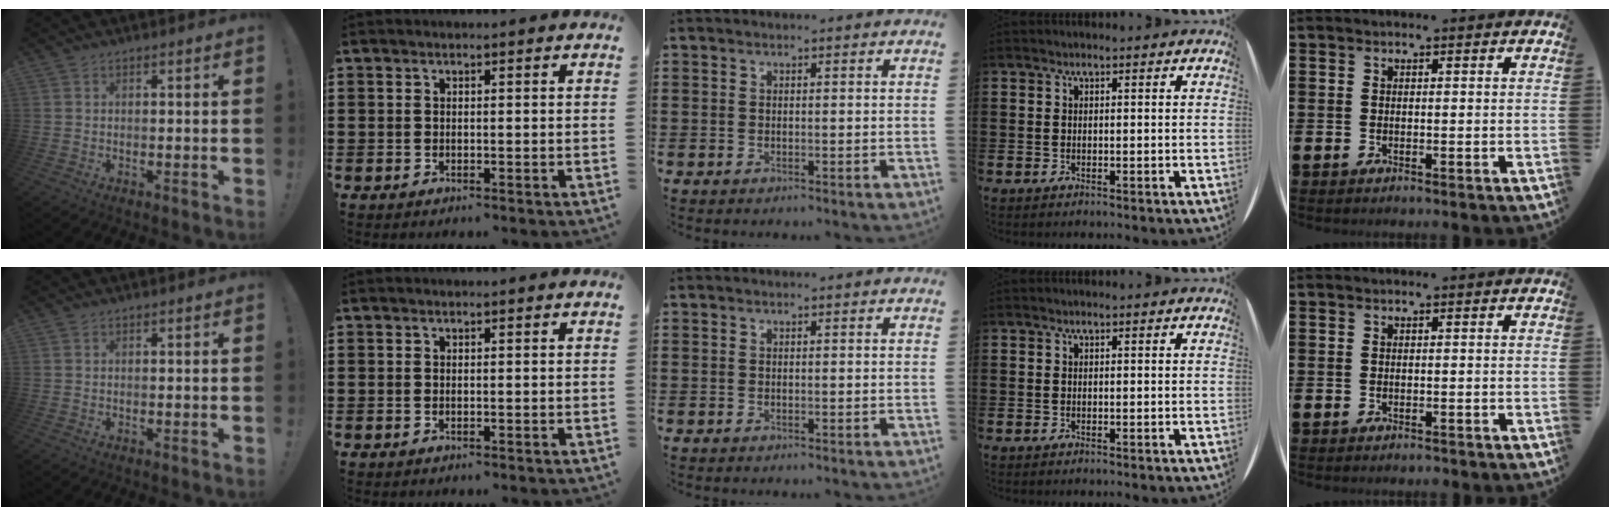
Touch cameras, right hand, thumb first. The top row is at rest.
{}